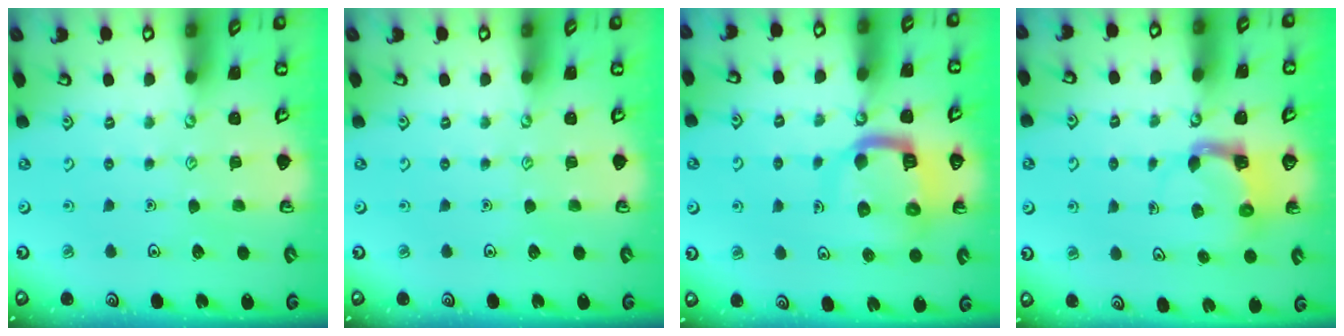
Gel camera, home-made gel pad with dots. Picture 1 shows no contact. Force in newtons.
{"total": 0.0}
{"total": 10.7, "press": 10.6, "slide": 1.4}
{"total": 3.9, "press": 3.9, "slide": 0.6}